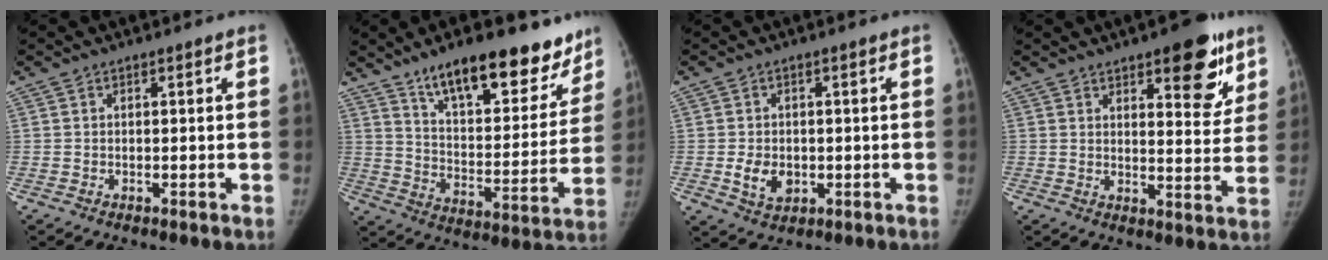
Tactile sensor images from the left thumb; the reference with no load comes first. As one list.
[{"total": 22.0, "force": [15.7, 8.5, 12.9], "torque": [-0.130, -0.078, 0.242]}, {"total": 5.0, "force": [-0.8, 3.7, 3.2], "torque": [-0.044, -0.003, -0.004]}, {"total": 12.5, "force": [7.1, 4.8, 9.0], "torque": [-0.074, -0.036, 0.094]}]